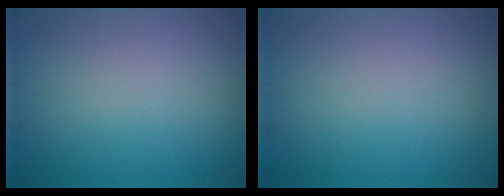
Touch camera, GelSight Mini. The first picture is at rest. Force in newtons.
{"total": 0.0}